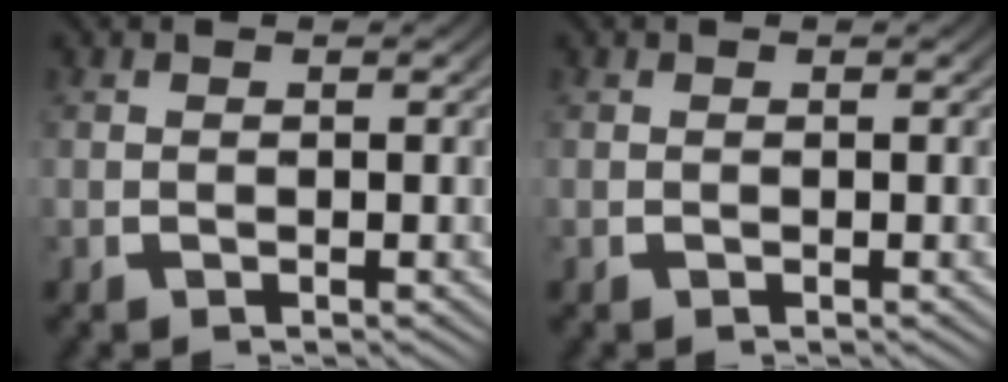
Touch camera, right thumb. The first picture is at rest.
{"total": 0.0}